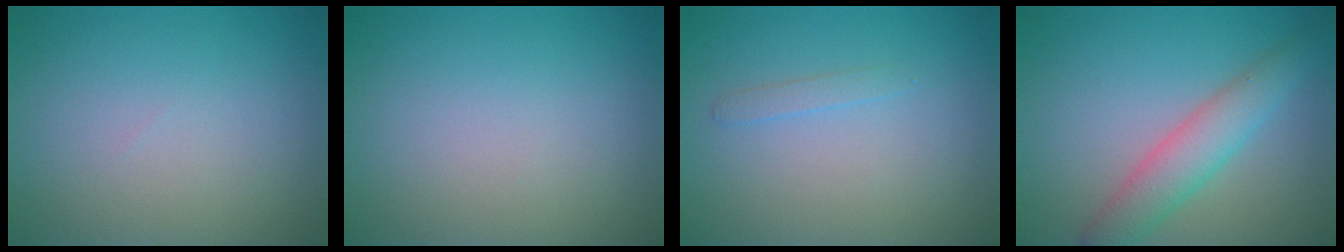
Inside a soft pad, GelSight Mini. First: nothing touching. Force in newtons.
{"total": 0.0}
{"total": 0.8, "press": 0.8, "slide": 0.0}
{"total": 3.8, "press": 3.8, "slide": 0.1}